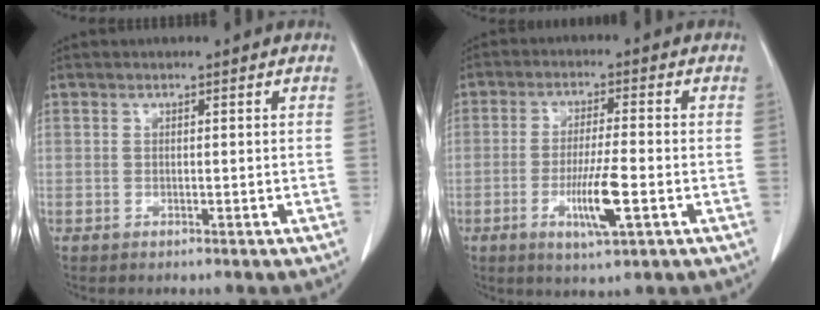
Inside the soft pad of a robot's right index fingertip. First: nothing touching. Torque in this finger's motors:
{"motor_torque": [1.26, -0.21, 0.35, 0.12]}